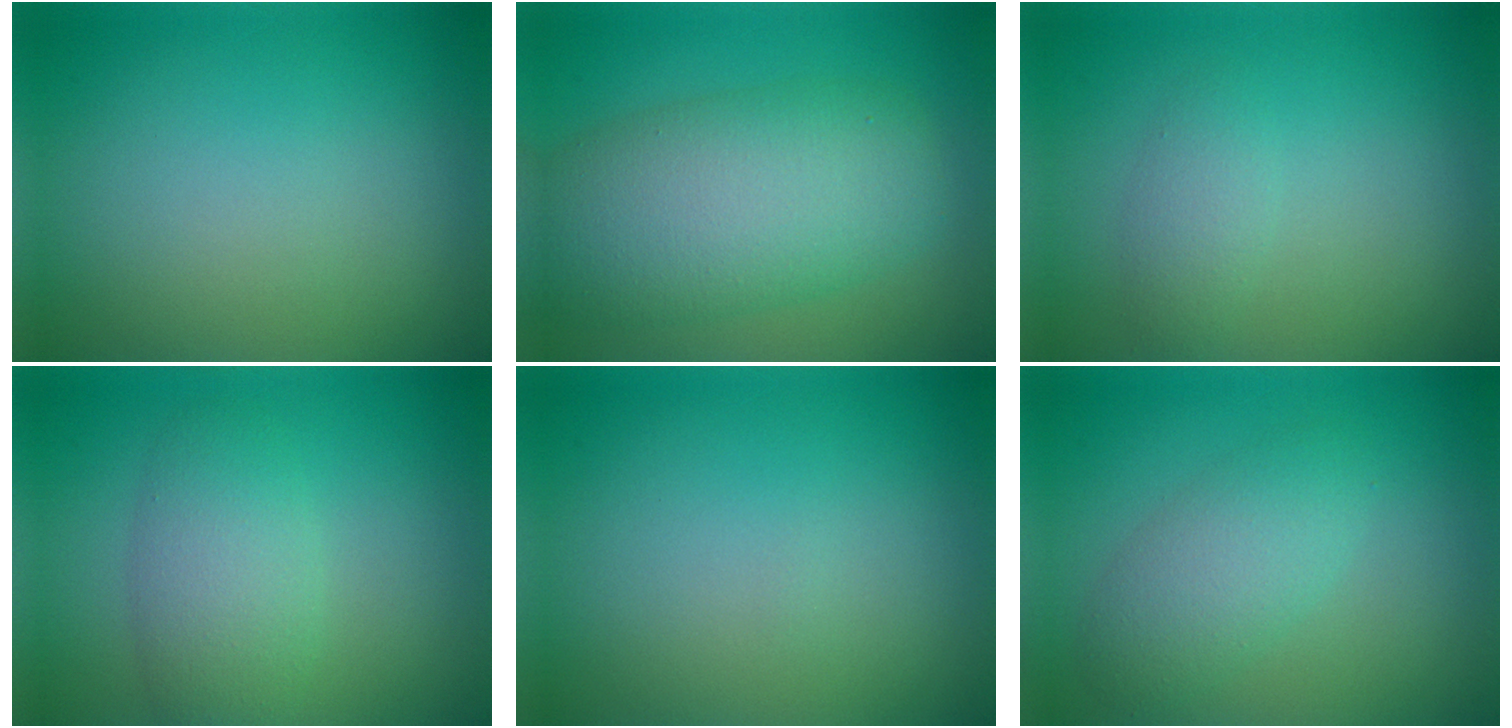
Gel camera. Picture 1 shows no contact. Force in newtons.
{"total": 9.3, "press": 9.3, "slide": 0.3}
{"total": 1.6, "press": 1.6, "slide": 0.0}
{"total": 4.0, "press": 4.0, "slide": 0.2}
{"total": 0.0}
{"total": 3.5, "press": 3.5, "slide": 0.1}